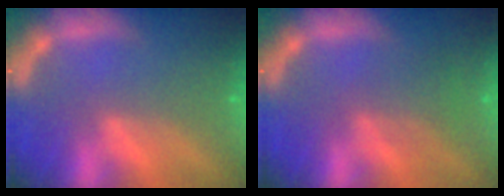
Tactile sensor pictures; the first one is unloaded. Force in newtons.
{"total": 2.5}